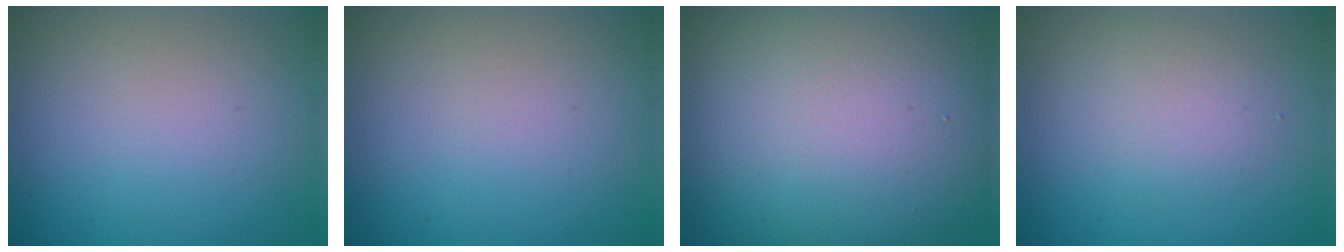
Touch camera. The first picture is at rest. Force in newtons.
{"total": 0.0}
{"total": 19.0, "press": 19.0, "slide": 1.0}
{"total": 2.6, "press": 2.6, "slide": 0.1}